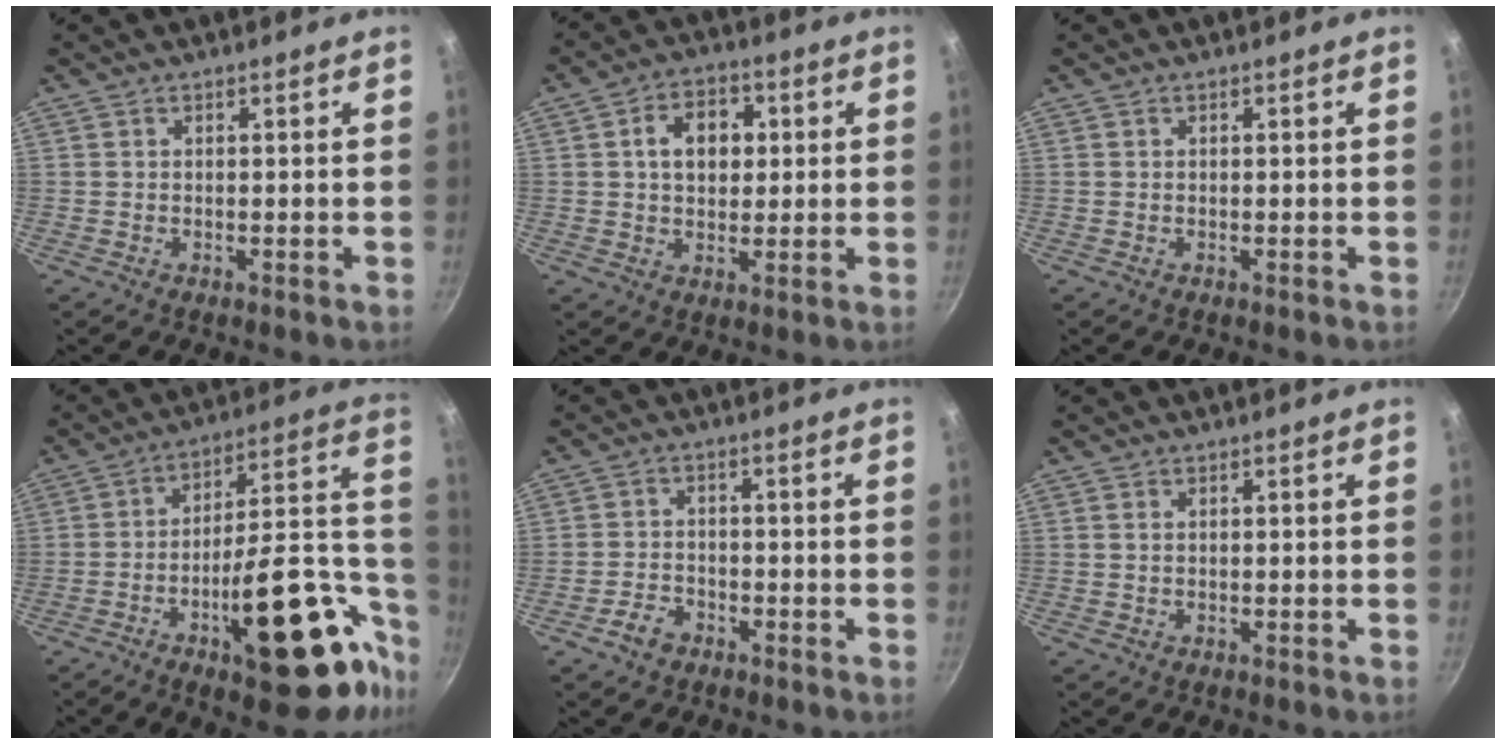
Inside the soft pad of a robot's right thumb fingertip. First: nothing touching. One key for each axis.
{"total": 8.7, "fx": 1.6, "fy": 6.2, "fz": 5.9, "tx": -0.066, "ty": 0.008, "tz": 0.019}
{"total": 0.0}
{"total": 27.8, "fx": -10.6, "fy": 11.4, "fz": 23.0, "tx": -0.263, "ty": 0.064, "tz": -0.150}
{"total": 3.9, "fx": -2.5, "fy": 2.5, "fz": 1.5, "tx": -0.022, "ty": 0.028, "tz": -0.043}
{"total": 0.5, "fx": 0.2, "fy": 0.3, "fz": 0.4, "tx": -0.009, "ty": 0.000, "tz": 0.003}